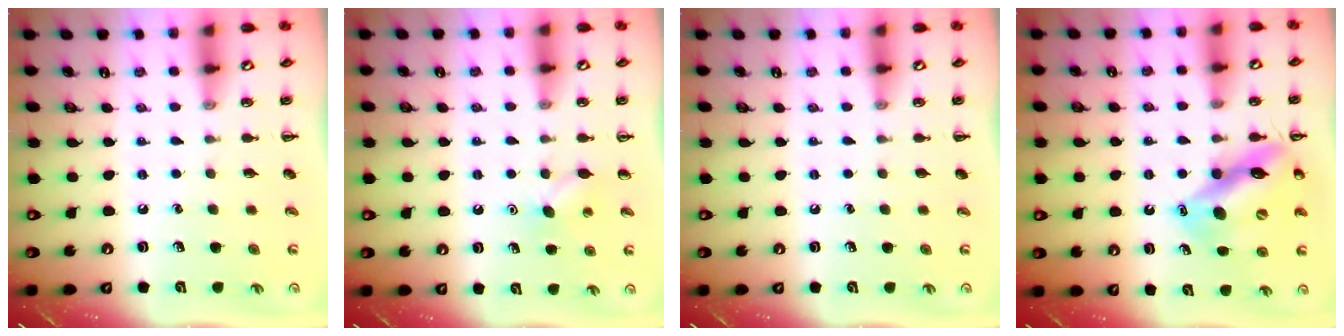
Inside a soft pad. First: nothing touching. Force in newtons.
{"total": 4.6, "press": 4.5, "slide": 1.2}
{"total": 0.0}
{"total": 13.7, "press": 13.2, "slide": 3.4}